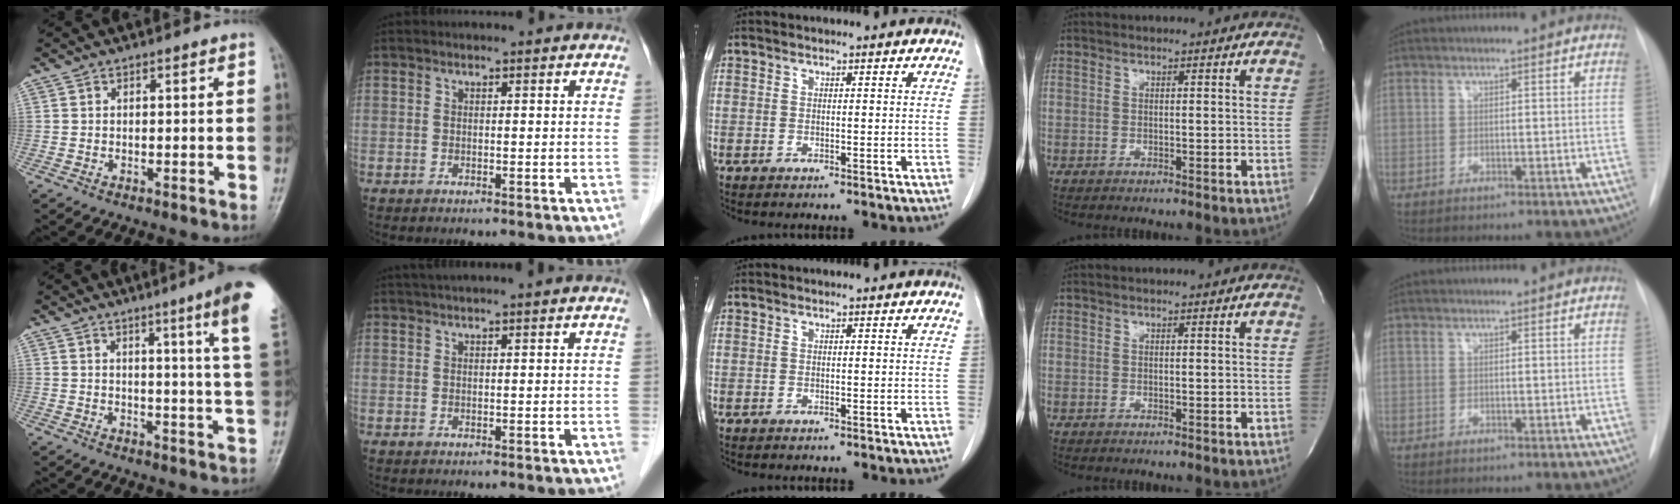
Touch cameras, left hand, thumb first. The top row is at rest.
{"thumb": {"total": 12.6, "force": [6.8, -0.6, 10.6], "torque": [-0.135, -0.036, 0.070]}, "index": {"total": 4.8, "force": [4.1, -0.8, 2.4], "torque": [-0.029, 0.034, 0.063]}}